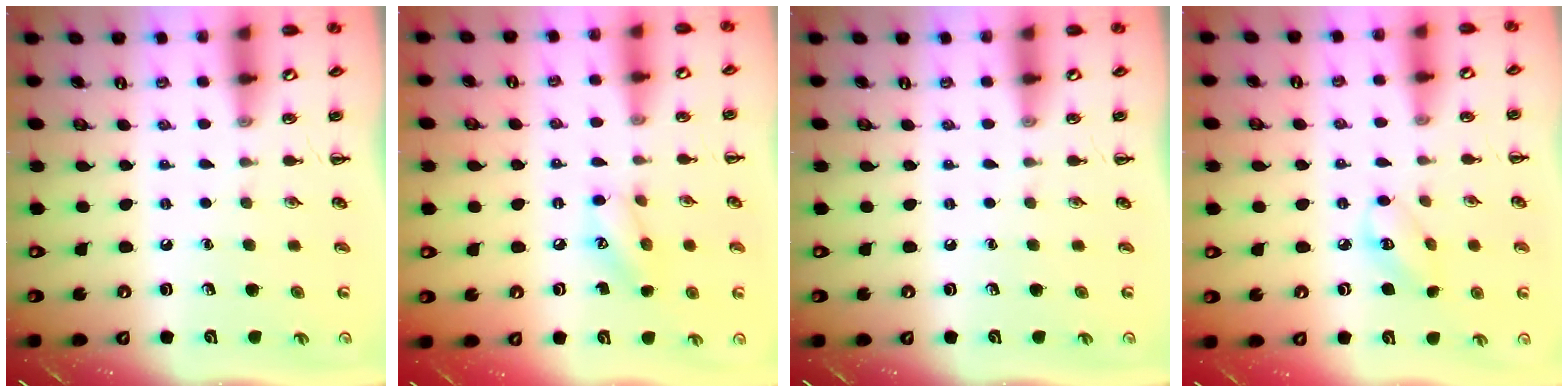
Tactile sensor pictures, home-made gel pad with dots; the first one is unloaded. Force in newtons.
{"total": 9.5, "press": 9.4, "slide": 1.5}
{"total": 0.0}
{"total": 3.7, "press": 3.6, "slide": 0.6}